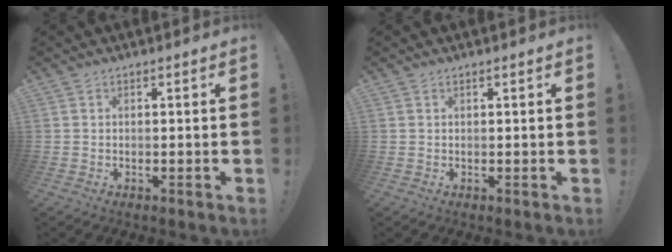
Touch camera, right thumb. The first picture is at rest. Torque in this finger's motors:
{"motor_torque": [-0.05, 0.17, 0.27, 0.03, 0.05]}